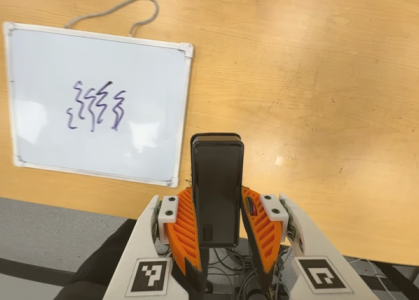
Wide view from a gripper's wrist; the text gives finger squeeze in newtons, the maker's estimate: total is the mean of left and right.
{"total": 5.3, "left": 3.7, "right": 6.9}